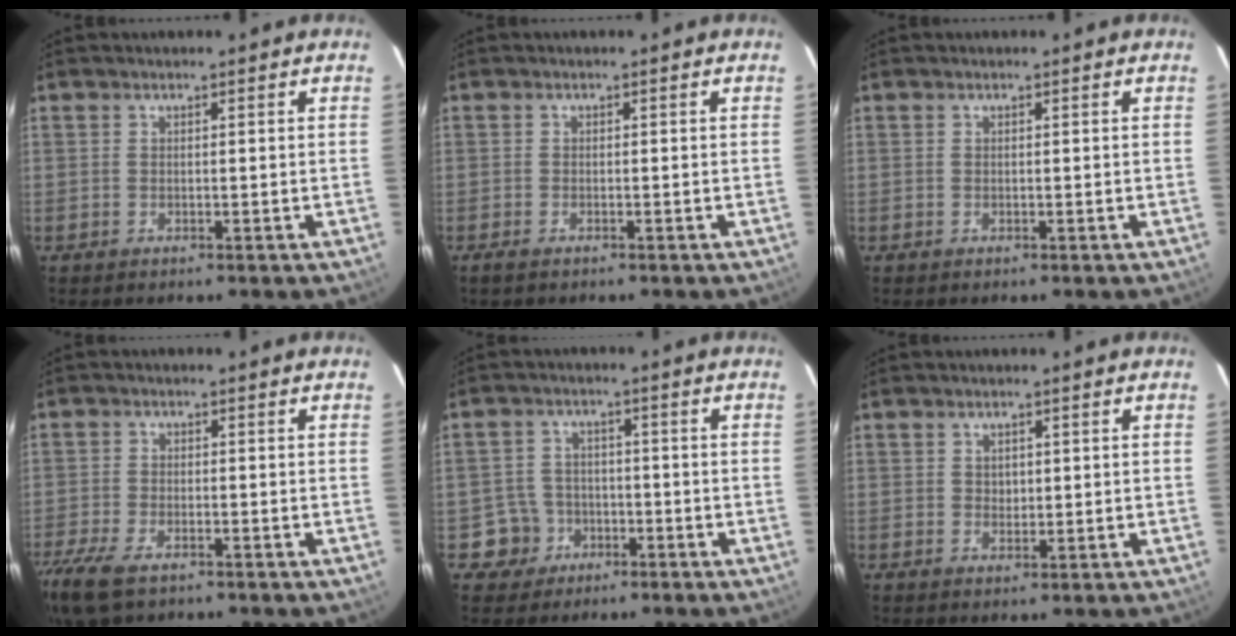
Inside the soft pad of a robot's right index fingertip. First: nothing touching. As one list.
[{"total": 1.4, "force": [-1.1, 0.4, 0.7], "torque": [-0.016, -0.004, -0.022]}, {"total": 0.0}, {"total": 11.4, "force": [-7.7, 4.7, 7.0], "torque": [-0.178, -0.043, -0.147]}, {"total": 5.4, "force": [-2.5, 4.8, 0.1], "torque": [-0.012, 0.021, -0.040]}, {"total": 1.6, "force": [0.5, 1.4, 0.5], "torque": [-0.004, 0.004, 0.009]}]